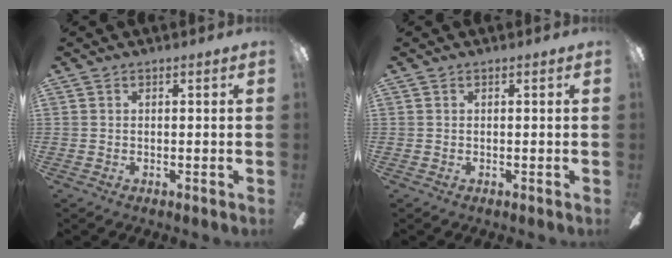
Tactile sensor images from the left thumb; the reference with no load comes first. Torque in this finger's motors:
{"motor_torque": [-0.13, -0.14, 0.08, -0.03, 0.00]}